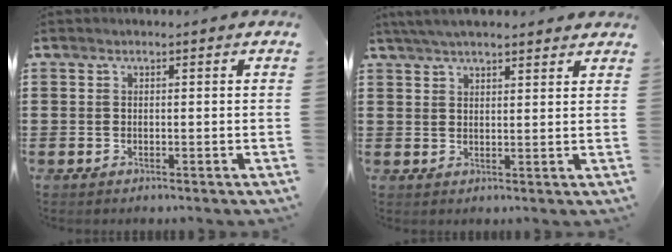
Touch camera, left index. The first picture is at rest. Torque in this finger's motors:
{"motor_torque": [2.14, 0.00, 0.60, 0.21]}